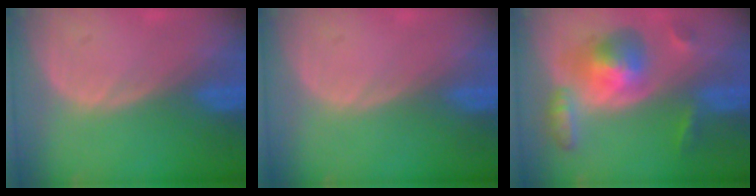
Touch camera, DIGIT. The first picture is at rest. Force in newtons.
{"total": 0.0}
{"total": 7.9, "press": 7.9, "slide": 0.5}